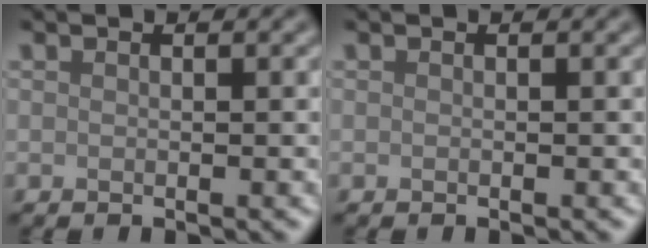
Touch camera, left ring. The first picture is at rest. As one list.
[{"total": 0.0}]